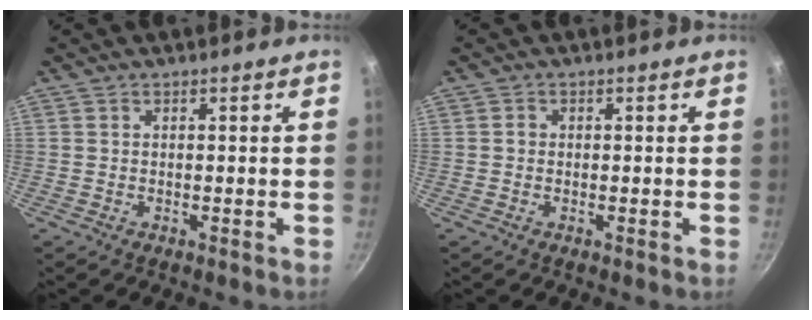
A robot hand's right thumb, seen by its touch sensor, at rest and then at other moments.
{"total": 0.9, "force": [-0.1, 0.9, 0.3], "torque": [-0.003, 0.005, -0.004]}